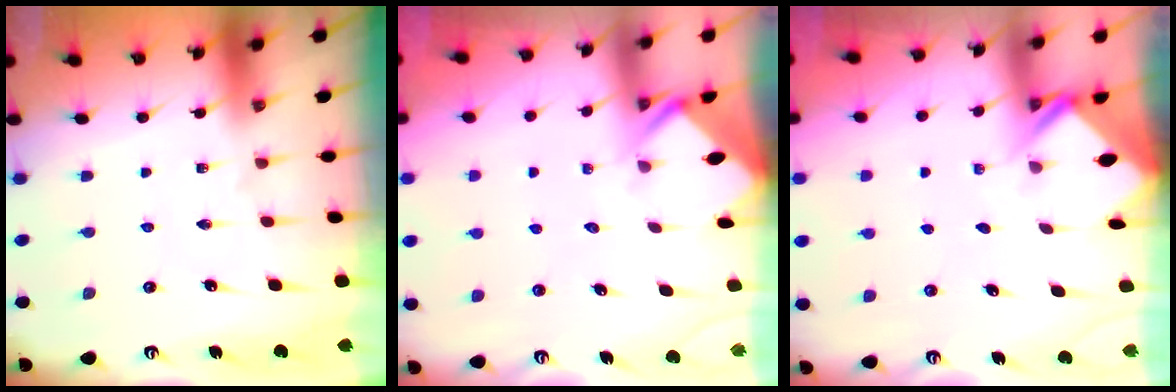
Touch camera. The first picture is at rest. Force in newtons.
{"total": 2.8, "press": 2.8, "slide": 0.1}
{"total": 2.3, "press": 2.3, "slide": 0.2}